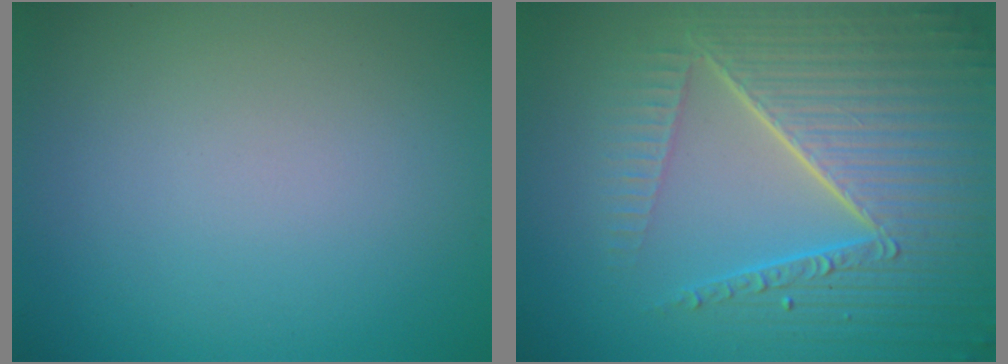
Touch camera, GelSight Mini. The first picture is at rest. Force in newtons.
{"total": 8.8, "press": 6.1, "slide": 6.4}